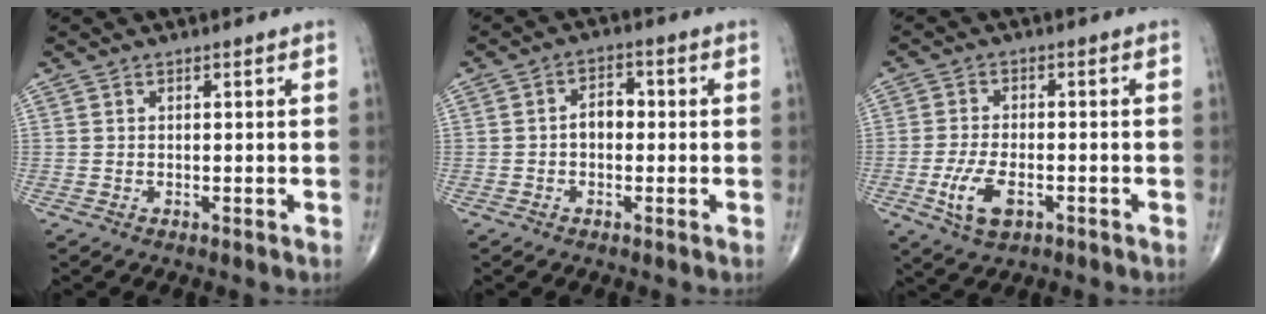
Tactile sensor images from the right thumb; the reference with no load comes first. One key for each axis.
{"total": 2.4, "fx": -0.4, "fy": 1.6, "fz": 1.7, "tx": -0.019, "ty": 0.011, "tz": -0.011}
{"total": 7.0, "fx": -2.6, "fy": 3.5, "fz": 5.5, "tx": -0.113, "ty": 0.004, "tz": -0.045}